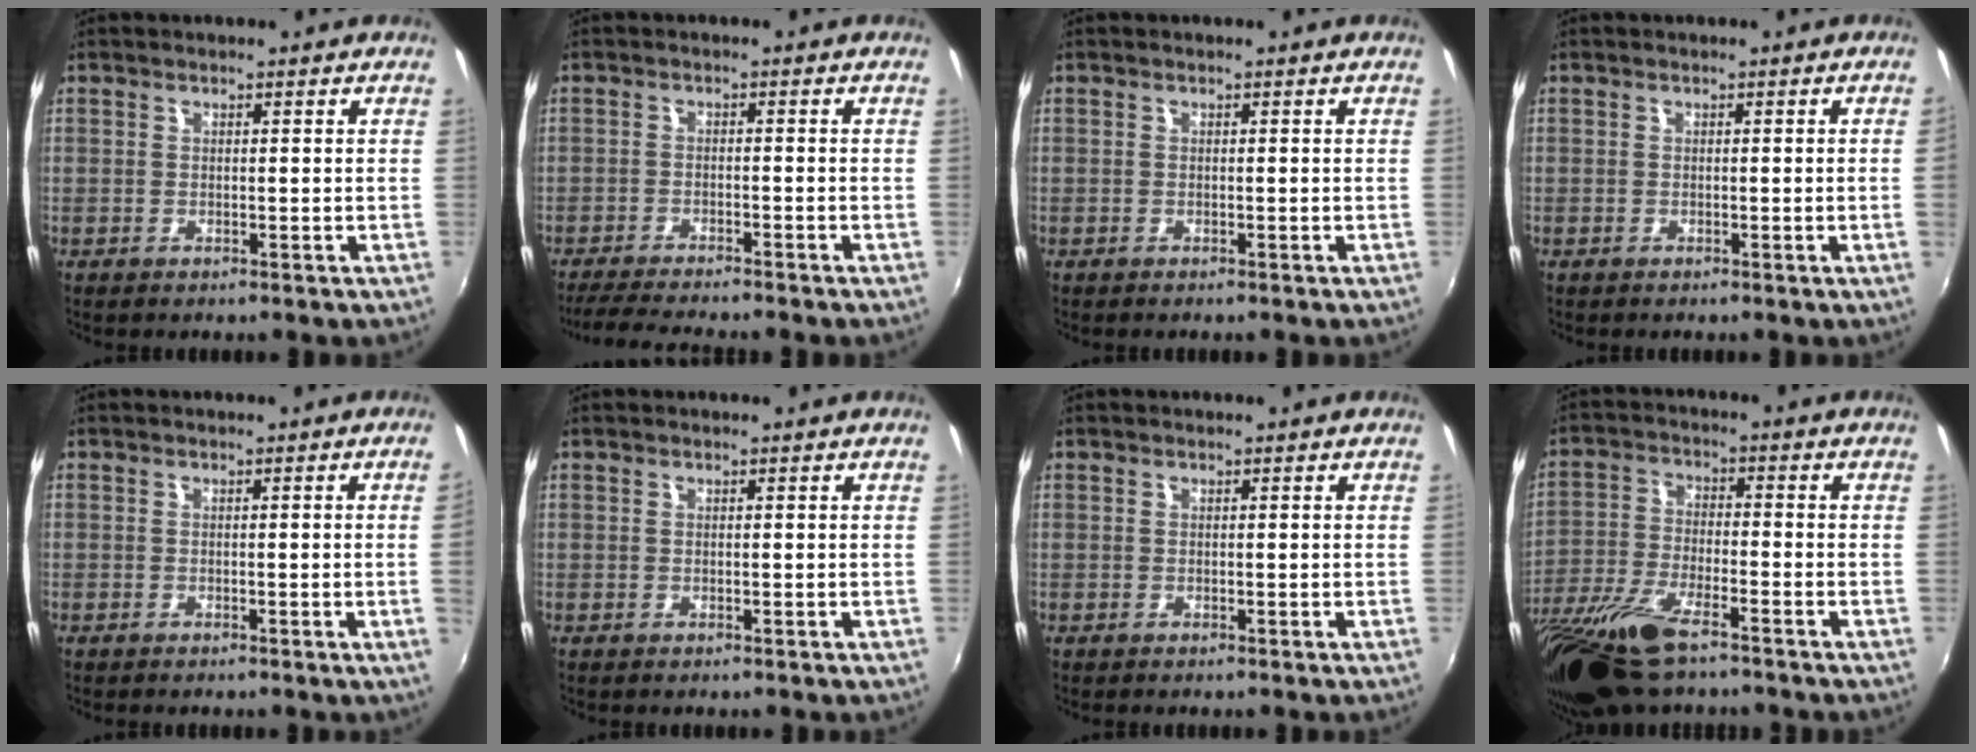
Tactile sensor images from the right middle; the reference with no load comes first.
{"total": 7.7, "force": [-7.0, -0.1, 3.2], "torque": [-0.081, -0.016, -0.112]}
{"total": 0.0}
{"total": 0.9, "force": [0.0, -0.5, 0.7], "torque": [-0.004, -0.005, 0.000]}
{"total": 1.7, "force": [-0.1, -1.0, 1.3], "torque": [-0.014, -0.012, 0.001]}
{"total": 0.0}
{"total": 0.0}
{"total": 16.4, "force": [-11.9, 4.5, 10.4], "torque": [-0.230, -0.043, -0.228]}